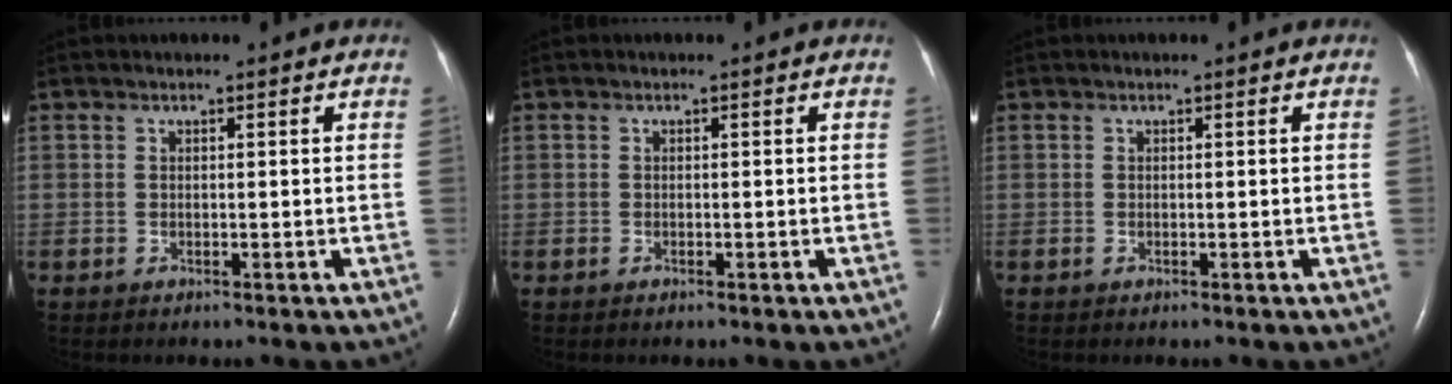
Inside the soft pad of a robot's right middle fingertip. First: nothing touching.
{"total": 0.0}
{"total": 0.0}